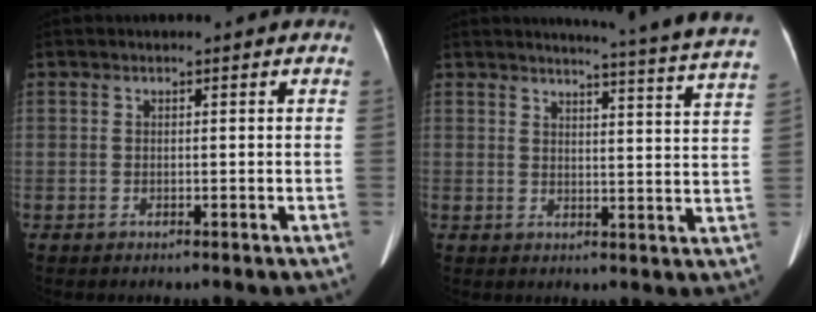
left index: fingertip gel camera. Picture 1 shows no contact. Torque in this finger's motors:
{"motor_torque": [-0.15, -0.47, 0.17, 0.04]}